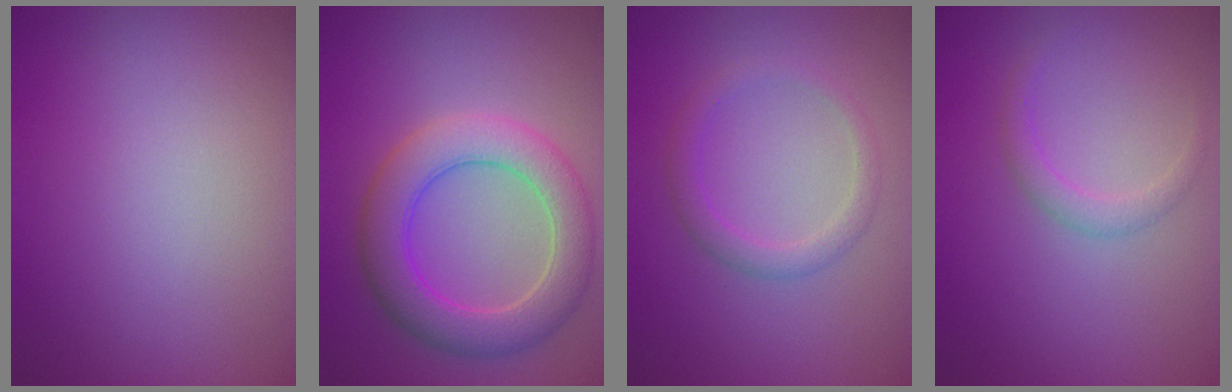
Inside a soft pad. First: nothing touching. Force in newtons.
{"total": 5.9, "press": 5.9, "slide": 0.3}
{"total": 2.0, "press": 2.0, "slide": 0.1}
{"total": 1.4, "press": 1.4, "slide": 0.1}